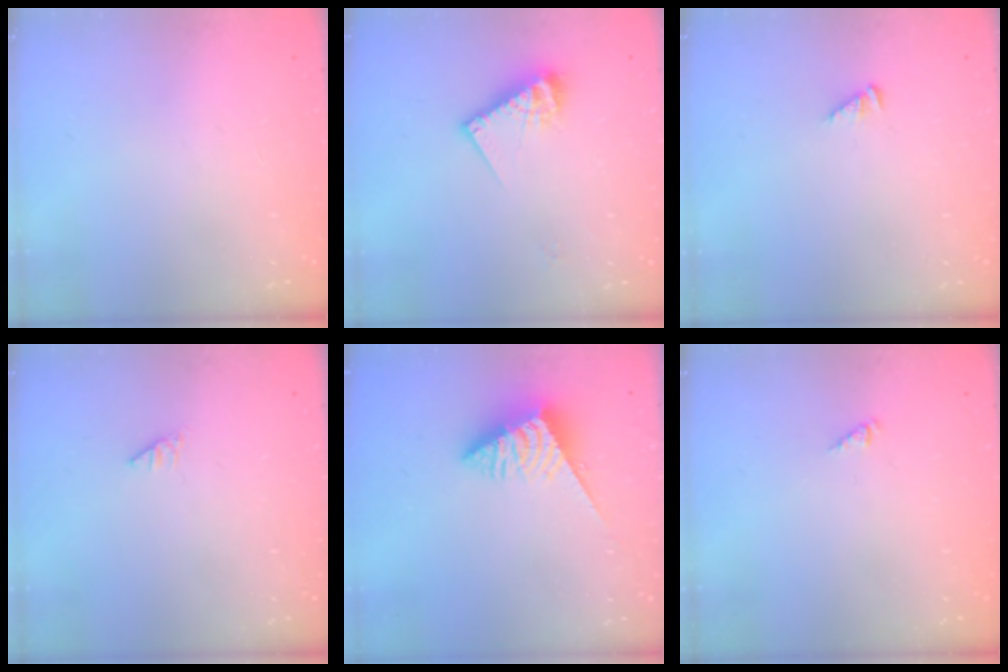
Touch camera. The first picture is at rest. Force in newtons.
{"total": 10.5, "press": 10.5, "slide": 0.9}
{"total": 2.5, "press": 2.5, "slide": 0.4}
{"total": 0.0}
{"total": 7.1, "press": 7.0, "slide": 0.8}
{"total": 0.0}